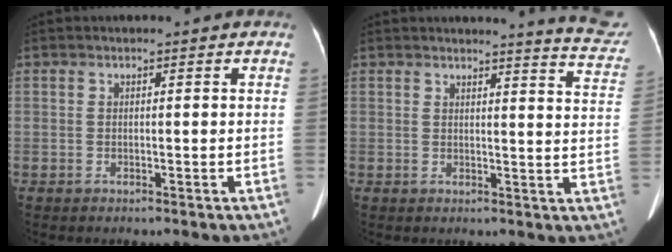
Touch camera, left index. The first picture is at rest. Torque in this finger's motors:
{"motor_torque": [-1.22, -0.74, -0.58, -0.04]}